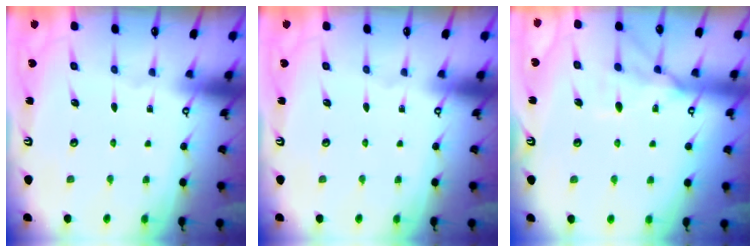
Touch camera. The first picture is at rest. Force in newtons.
{"total": 0.0}
{"total": 12.2, "press": 12.1, "slide": 1.2}